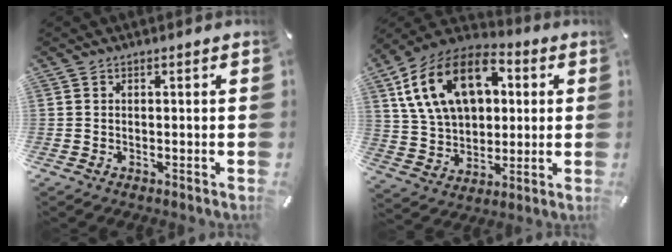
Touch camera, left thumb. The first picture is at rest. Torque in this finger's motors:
{"motor_torque": [2.53, 2.48, 1.71, -1.06, 0.63]}